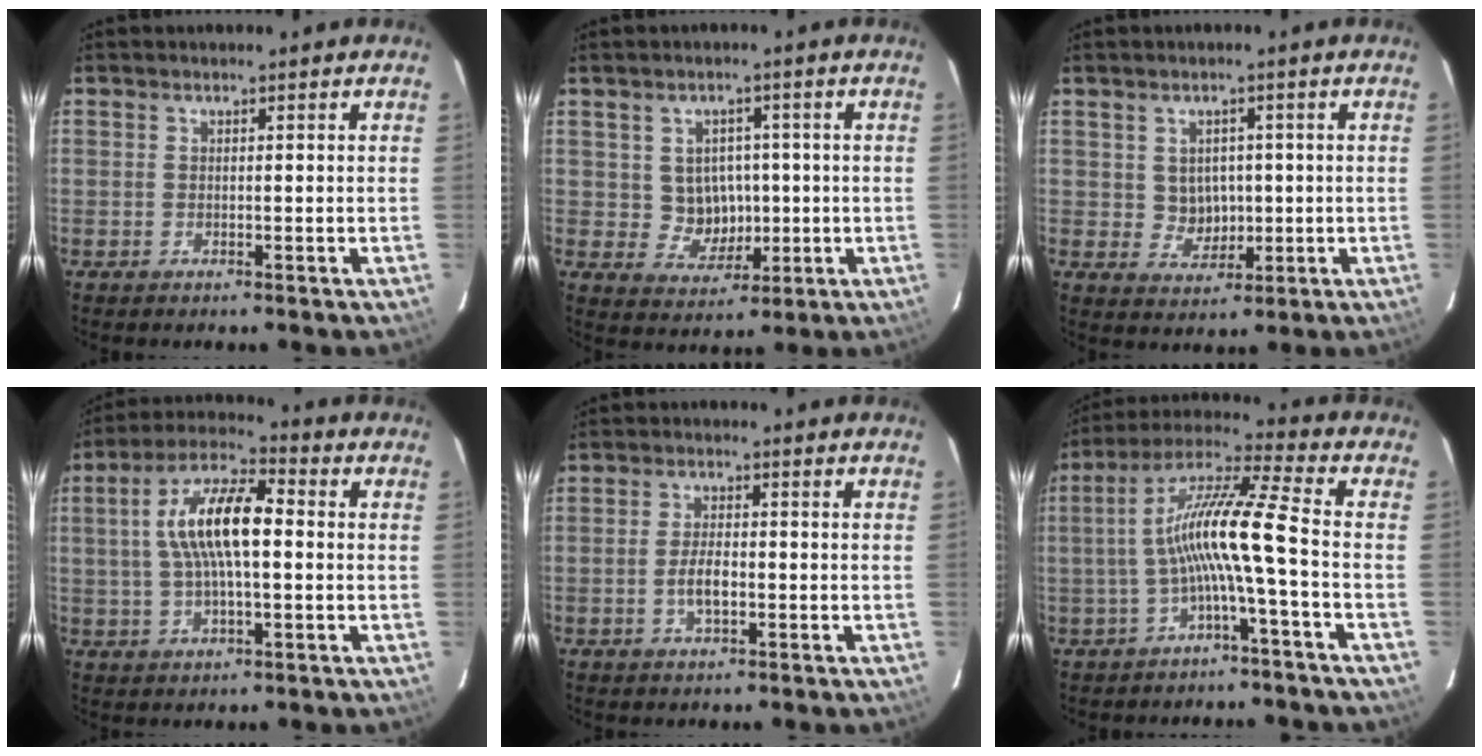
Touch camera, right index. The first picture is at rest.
{"total": 6.0, "force": [0.2, 5.8, 1.5], "torque": [-0.035, 0.011, 0.018]}
{"total": 4.4, "force": [0.4, 4.2, 1.2], "torque": [-0.023, 0.007, 0.017]}
{"total": 12.6, "force": [0.8, 4.3, 11.8], "torque": [-0.221, 0.021, 0.011]}
{"total": 3.7, "force": [-1.2, 1.5, 3.2], "torque": [-0.067, -0.001, -0.020]}
{"total": 11.3, "force": [-2.7, -0.6, 10.9], "torque": [-0.219, 0.019, -0.051]}